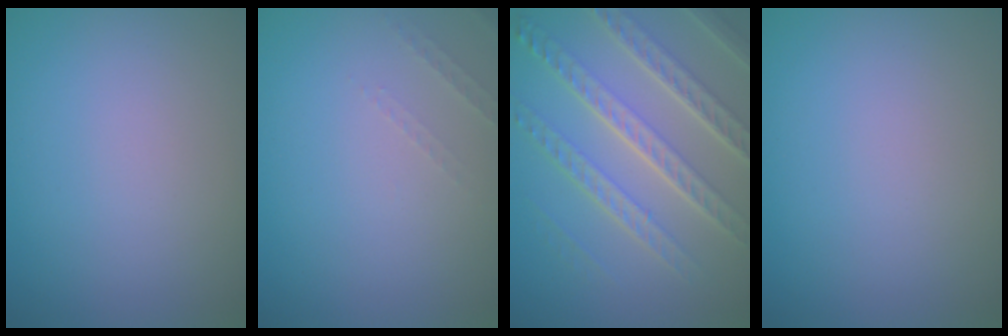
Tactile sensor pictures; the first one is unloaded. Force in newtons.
{"total": 0.9, "press": 0.9, "slide": 0.3}
{"total": 7.2, "press": 5.2, "slide": 5.1}
{"total": 0.0}